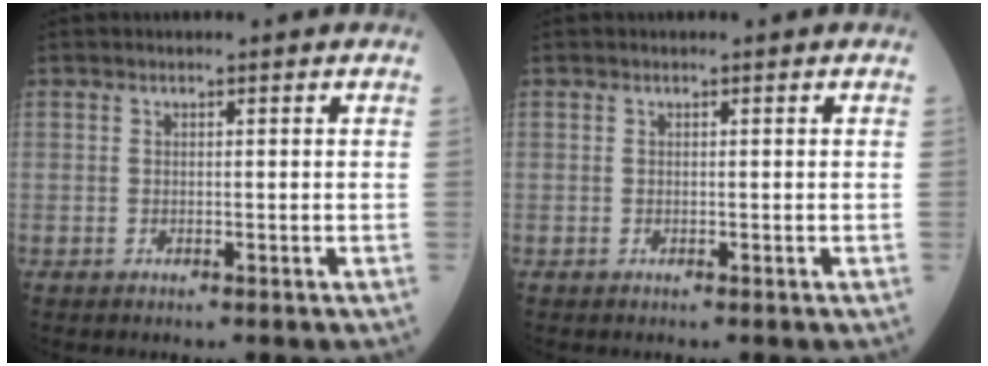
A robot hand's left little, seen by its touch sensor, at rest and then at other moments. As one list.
[{"total": 0.0}]